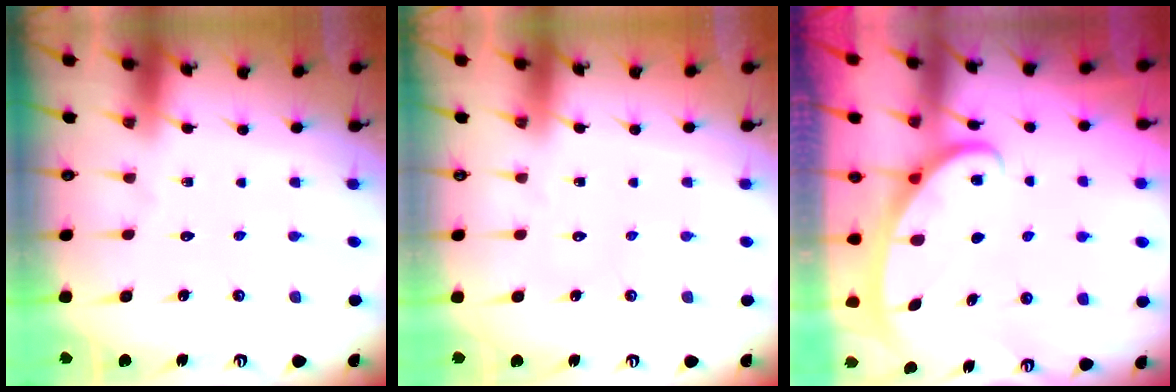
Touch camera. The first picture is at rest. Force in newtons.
{"total": 0.0}
{"total": 2.7, "press": 2.7, "slide": 0.4}